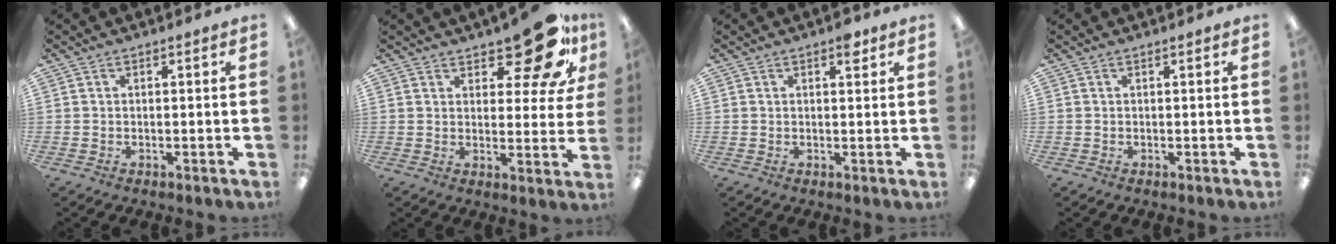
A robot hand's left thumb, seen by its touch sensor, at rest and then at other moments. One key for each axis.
{"total": 15.4, "fx": 10.2, "fy": 6.3, "fz": 9.7, "tx": -0.123, "ty": -0.060, "tz": 0.170}
{"total": 2.8, "fx": 1.8, "fy": 1.1, "fz": 1.8, "tx": -0.008, "ty": -0.010, "tz": 0.023}
{"total": 0.0}